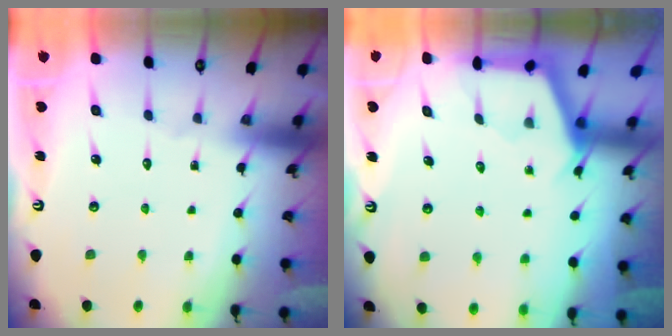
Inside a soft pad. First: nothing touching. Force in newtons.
{"total": 2.9, "press": 2.9, "slide": 0.3}